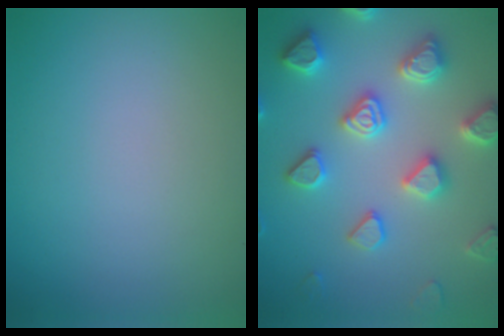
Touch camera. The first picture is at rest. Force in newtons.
{"total": 5.3, "press": 5.2, "slide": 1.2}